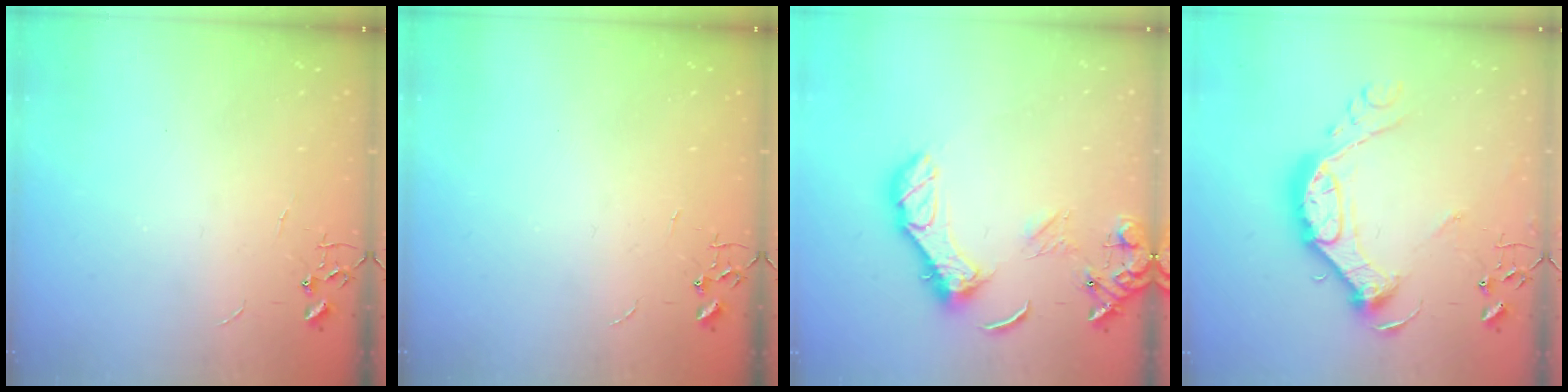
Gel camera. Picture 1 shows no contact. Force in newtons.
{"total": 0.0}
{"total": 13.9, "press": 13.8, "slide": 1.6}
{"total": 16.5, "press": 16.5, "slide": 1.5}